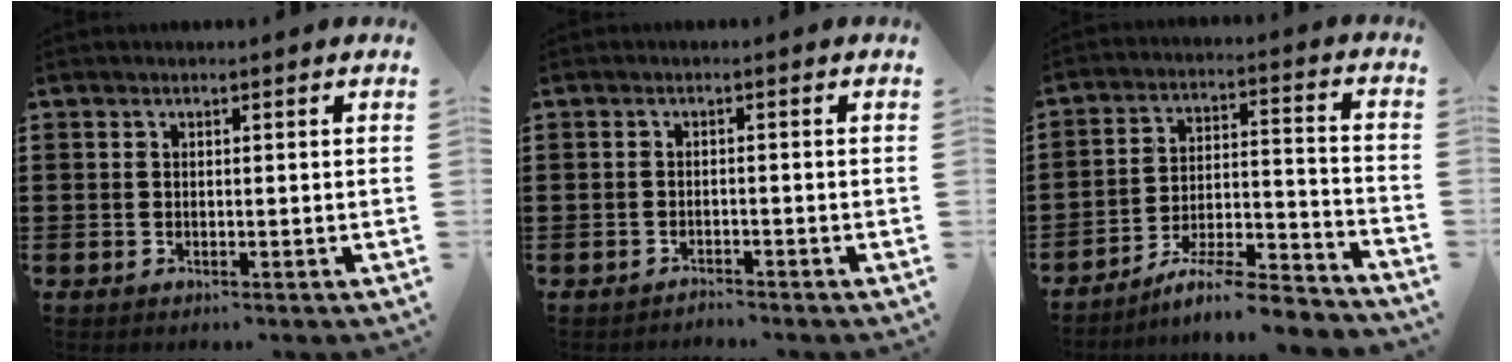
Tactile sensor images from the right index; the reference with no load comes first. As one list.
[{"total": 1.5, "force": [-1.5, -0.1, -0.2], "torque": [-0.001, 0.003, -0.033]}, {"total": 8.0, "force": [-7.1, 0.4, 3.7], "torque": [-0.056, 0.003, -0.137]}]